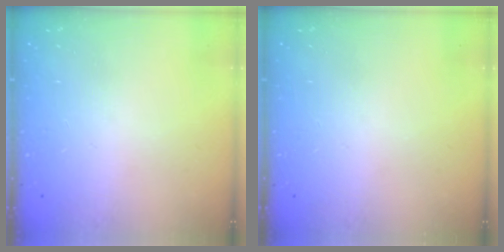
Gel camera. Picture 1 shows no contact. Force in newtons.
{"total": 0.0}